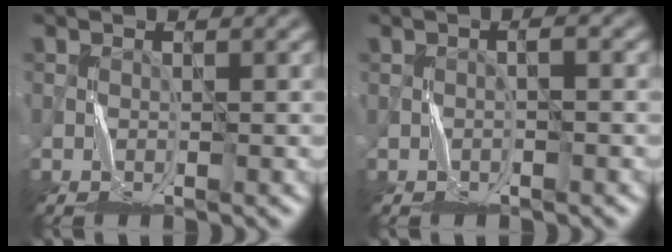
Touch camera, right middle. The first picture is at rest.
{"total": 1.3, "force": [0.1, 0.3, 1.2], "torque": [-0.013, -0.001, -0.001]}